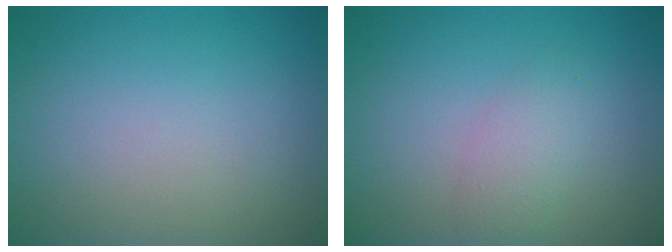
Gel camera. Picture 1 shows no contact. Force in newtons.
{"total": 2.3, "press": 2.3, "slide": 0.1}